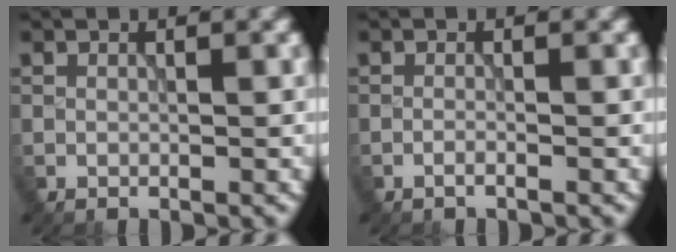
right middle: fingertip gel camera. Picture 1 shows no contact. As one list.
[{"total": 0.8, "force": [-0.5, 0.2, 0.6], "torque": [-0.007, 0.000, -0.014]}]